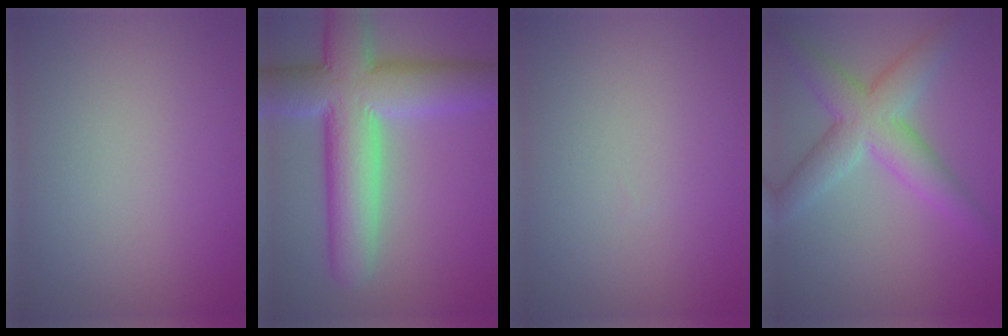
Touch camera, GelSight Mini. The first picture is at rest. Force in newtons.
{"total": 10.9, "press": 10.9, "slide": 0.7}
{"total": 0.0}
{"total": 5.0, "press": 4.9, "slide": 0.3}